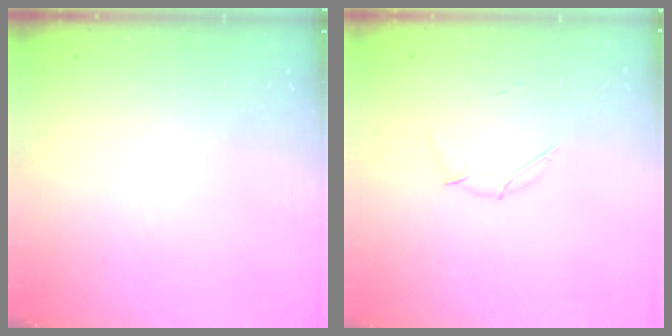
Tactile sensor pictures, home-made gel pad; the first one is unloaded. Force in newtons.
{"total": 4.1, "press": 4.0, "slide": 1.0}